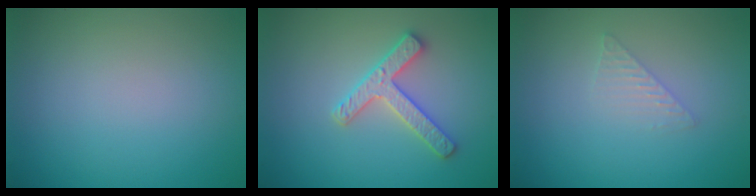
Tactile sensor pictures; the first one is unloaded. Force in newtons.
{"total": 2.9, "press": 2.9, "slide": 0.5}
{"total": 1.4, "press": 1.4, "slide": 0.1}